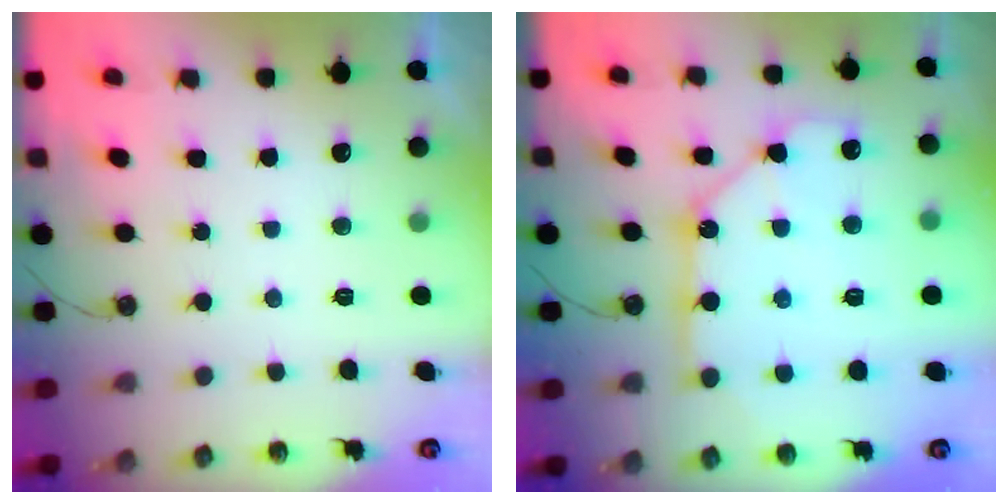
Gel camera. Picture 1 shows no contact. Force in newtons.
{"total": 12.4, "press": 12.3, "slide": 1.7}